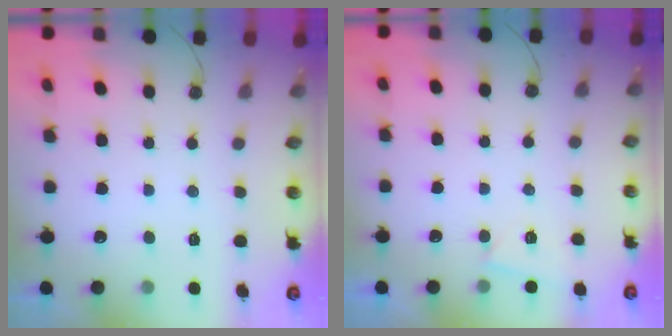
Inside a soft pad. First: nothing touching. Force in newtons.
{"total": 2.6, "press": 2.6, "slide": 0.7}